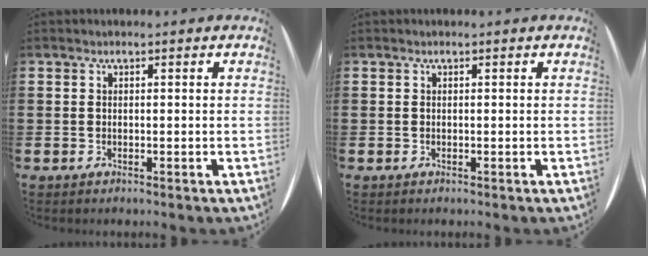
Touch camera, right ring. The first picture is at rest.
{"total": 0.0}